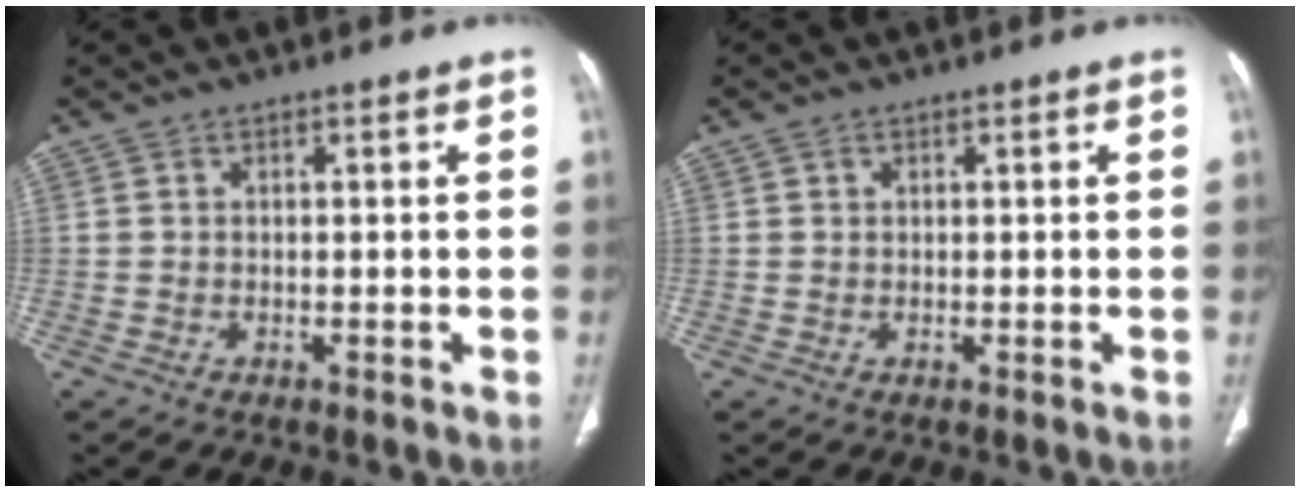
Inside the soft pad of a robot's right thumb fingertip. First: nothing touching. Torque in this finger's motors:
{"motor_torque": [-0.02, -0.62, -0.25, 0.08, 0.04]}